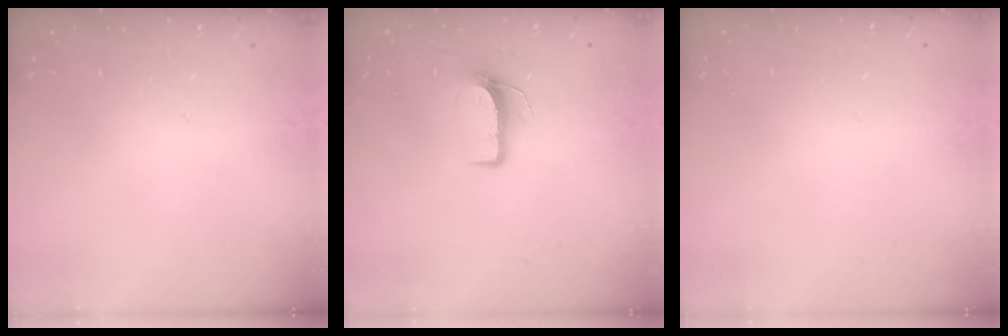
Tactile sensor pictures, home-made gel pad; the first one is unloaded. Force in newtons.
{"total": 7.0, "press": 7.0, "slide": 0.6}
{"total": 0.0}